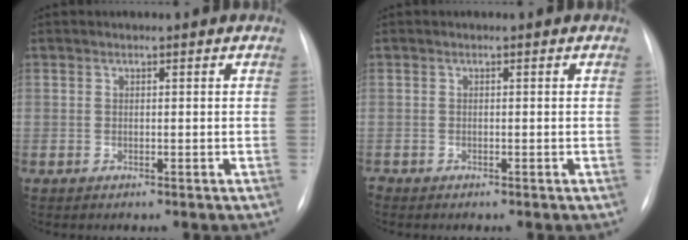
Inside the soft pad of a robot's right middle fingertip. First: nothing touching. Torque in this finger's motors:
{"motor_torque": [-0.62, -0.22, 0.02, -0.02]}